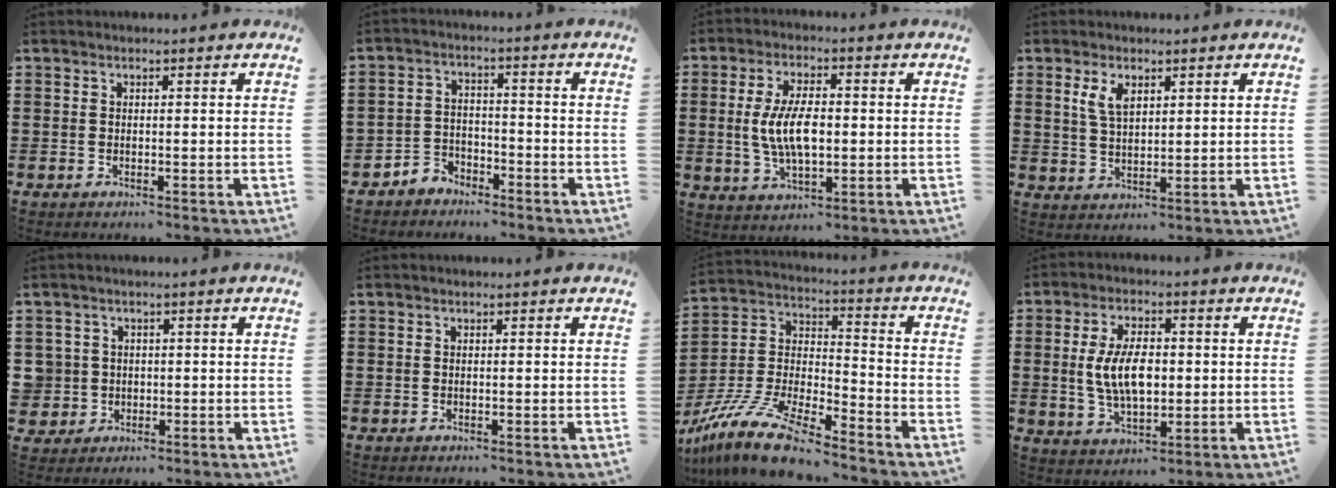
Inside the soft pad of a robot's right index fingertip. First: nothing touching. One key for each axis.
{"total": 3.6, "fx": -3.2, "fy": 1.6, "fz": 0.1, "tx": -0.012, "ty": 0.008, "tz": -0.067}
{"total": 8.2, "fx": -0.1, "fy": 3.6, "fz": 7.3, "tx": -0.156, "ty": 0.003, "tz": -0.006}
{"total": 3.9, "fx": 1.8, "fy": 2.0, "fz": 2.8, "tx": -0.062, "ty": 0.007, "tz": 0.032}
{"total": 3.3, "fx": -0.1, "fy": 3.3, "fz": 0.2, "tx": -0.030, "ty": 0.008, "tz": -0.008}
{"total": 0.0}
{"total": 12.7, "fx": -10.9, "fy": 2.3, "fz": 6.2, "tx": -0.140, "ty": 0.023, "tz": -0.216}
{"total": 8.2, "fx": 0.2, "fy": 4.2, "fz": 7.1, "tx": -0.146, "ty": 0.003, "tz": -0.002}